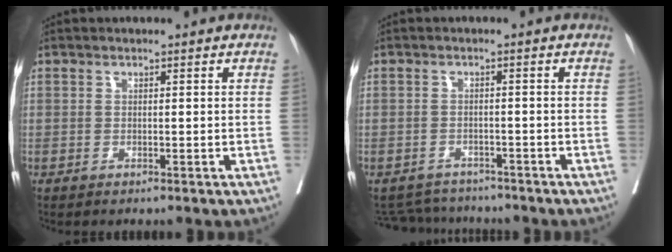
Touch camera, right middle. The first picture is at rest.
{"total": 5.4, "force": [-5.2, 1.3, -0.3], "torque": [0.004, 0.007, -0.077]}